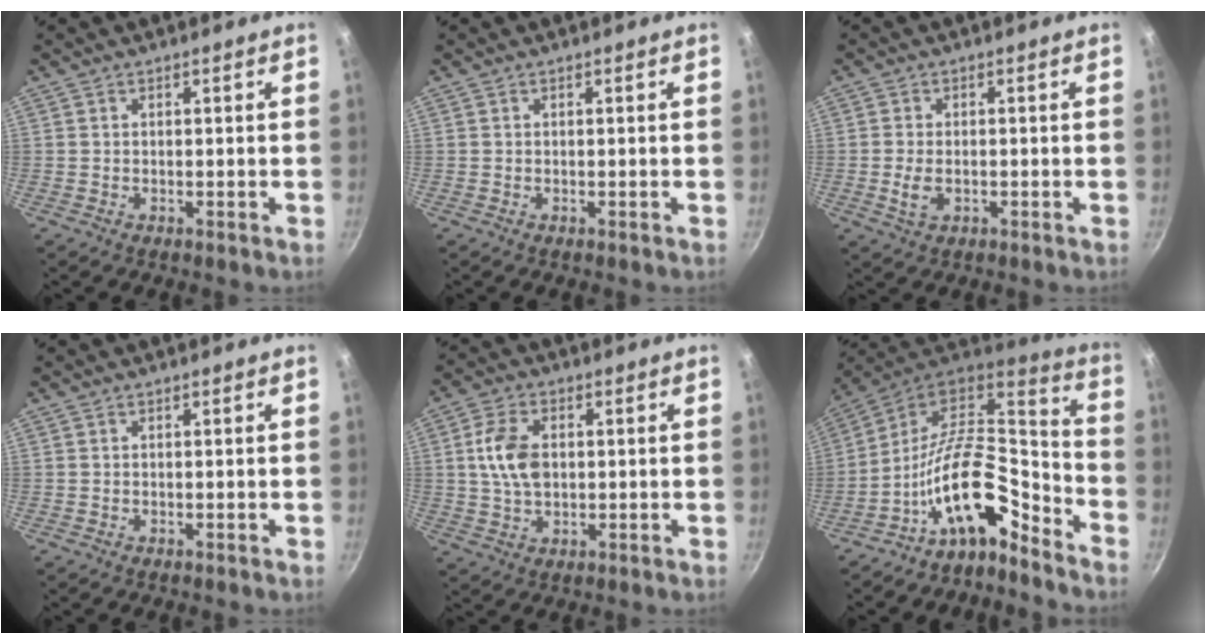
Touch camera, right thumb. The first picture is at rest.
{"total": 0.0}
{"total": 3.6, "force": [-0.8, 2.2, 2.7], "torque": [-0.052, 0.003, -0.012]}
{"total": 0.0}
{"total": 8.6, "force": [1.0, 5.6, 6.5], "torque": [-0.115, 0.005, 0.017]}
{"total": 17.5, "force": [-9.9, 7.7, 12.2], "torque": [-0.190, 0.097, -0.193]}